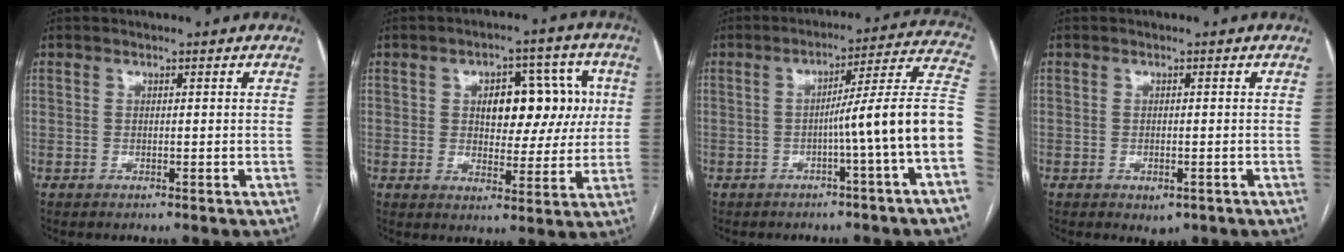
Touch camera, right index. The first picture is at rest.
{"total": 10.7, "force": [2.1, 5.8, 8.7], "torque": [-0.107, 0.031, 0.036]}
{"total": 13.0, "force": [-3.1, -2.2, 12.4], "torque": [-0.155, 0.029, -0.049]}
{"total": 2.2, "force": [-1.1, 1.3, 1.4], "torque": [-0.016, -0.002, -0.004]}